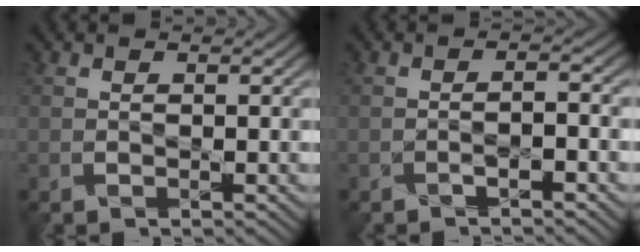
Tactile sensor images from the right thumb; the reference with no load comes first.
{"total": 1.6, "force": [-1.4, 0.2, 0.9], "torque": [-0.014, 0.004, -0.031]}